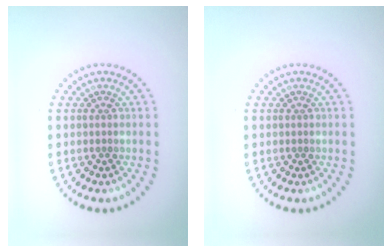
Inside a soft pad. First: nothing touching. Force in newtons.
{"total": 0.0}